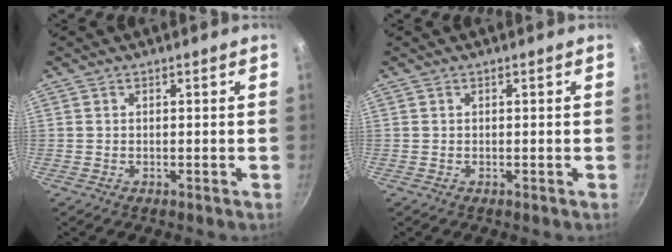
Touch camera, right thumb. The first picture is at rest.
{"total": 0.0}